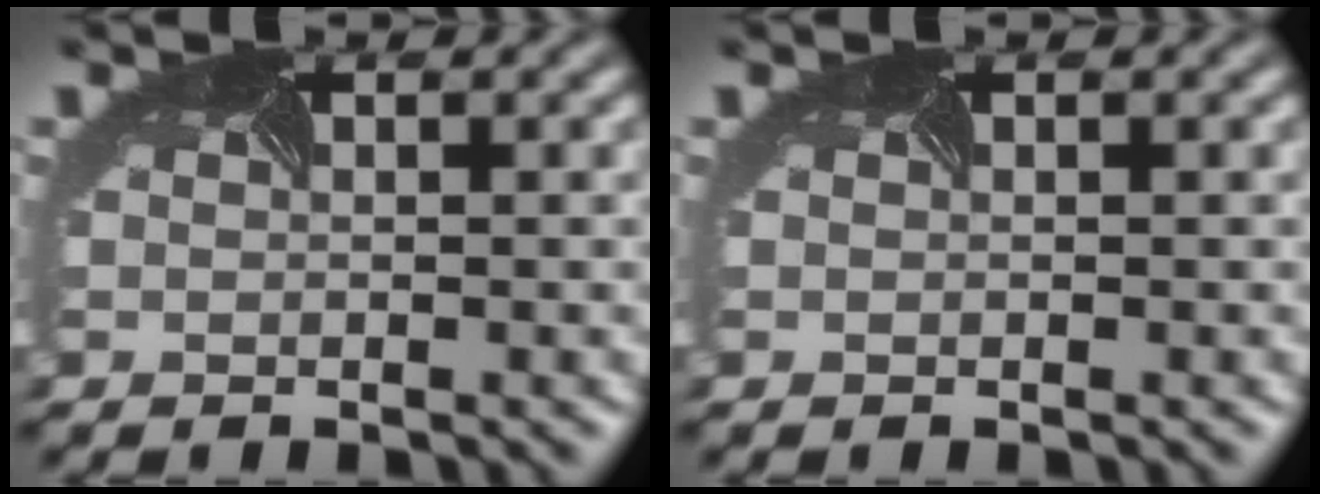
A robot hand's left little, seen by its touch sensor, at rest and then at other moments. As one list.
[{"total": 0.0}]